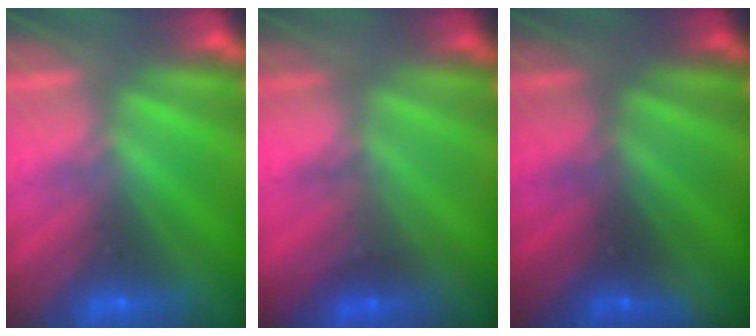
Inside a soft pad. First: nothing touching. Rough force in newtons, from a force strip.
{"total": 1.7}
{"total": 1.6}